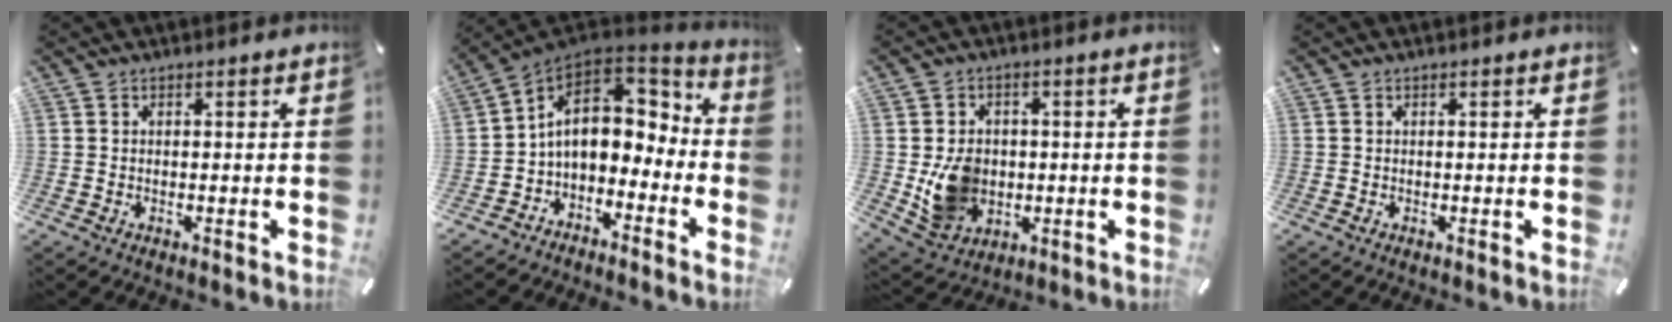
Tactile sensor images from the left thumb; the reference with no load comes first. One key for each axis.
{"total": 13.5, "fx": 1.4, "fy": 9.5, "fz": 9.6, "tx": -0.155, "ty": -0.009, "tz": 0.027}
{"total": 9.7, "fx": -0.6, "fy": 8.5, "fz": 4.6, "tx": -0.093, "ty": 0.009, "tz": -0.006}
{"total": 0.0}